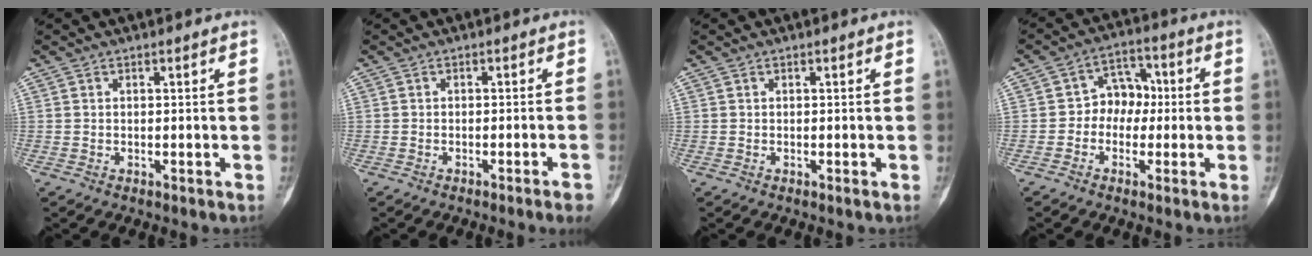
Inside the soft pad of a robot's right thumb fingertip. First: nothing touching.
{"total": 3.4, "force": [-2.3, -0.2, 2.5], "torque": [-0.034, 0.011, -0.026]}
{"total": 0.0}
{"total": 7.1, "force": [-0.5, 5.6, 4.4], "torque": [-0.024, 0.026, -0.023]}